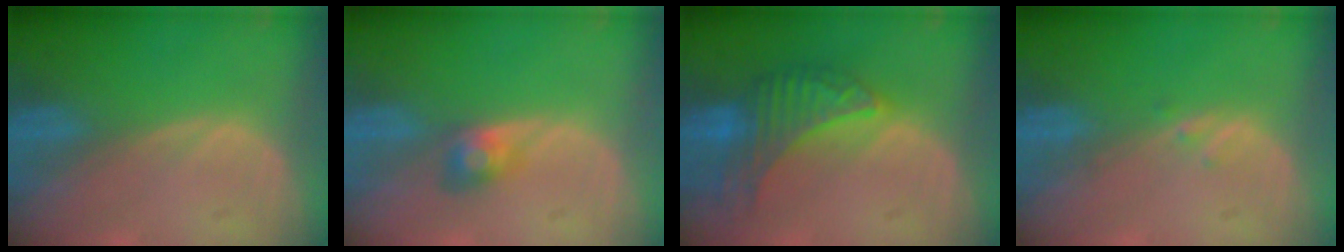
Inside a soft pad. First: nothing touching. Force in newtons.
{"total": 2.7, "press": 2.7, "slide": 0.3}
{"total": 7.2, "press": 7.2, "slide": 0.2}
{"total": 0.8, "press": 0.8, "slide": 0.1}